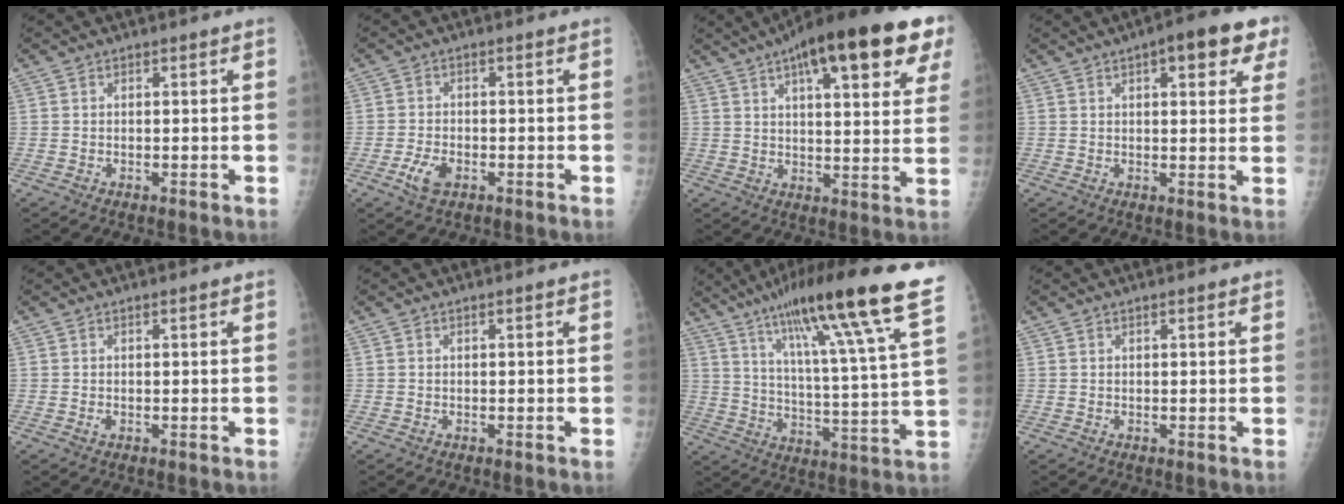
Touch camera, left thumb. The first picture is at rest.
{"total": 3.9, "force": [-1.8, 2.1, 2.7], "torque": [-0.056, 0.005, -0.032]}
{"total": 23.2, "force": [11.9, 6.6, 18.8], "torque": [-0.255, -0.002, 0.164]}
{"total": 10.4, "force": [5.1, 3.6, 8.4], "torque": [-0.074, -0.002, 0.055]}
{"total": 0.9, "force": [0.1, 0.4, 0.9], "torque": [-0.015, 0.004, 0.005]}
{"total": 0.0}
{"total": 23.6, "force": [15.7, 0.9, 17.5], "torque": [-0.260, -0.058, 0.233]}
{"total": 0.7, "force": [0.5, 0.1, 0.5], "torque": [-0.006, 0.001, 0.007]}